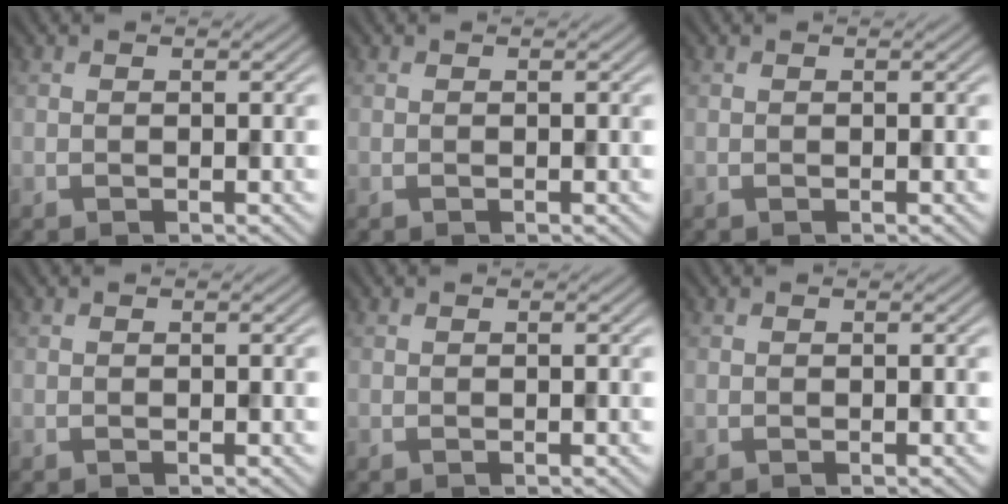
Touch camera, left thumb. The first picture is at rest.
{"total": 0.0}
{"total": 0.0}
{"total": 0.0}
{"total": 0.0}
{"total": 0.0}